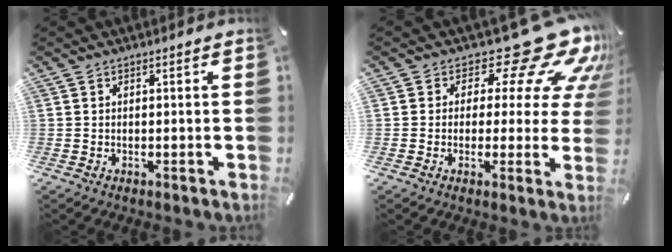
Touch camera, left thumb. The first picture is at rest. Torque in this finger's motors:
{"motor_torque": [1.36, 0.16, 0.43, -0.13, 0.09]}